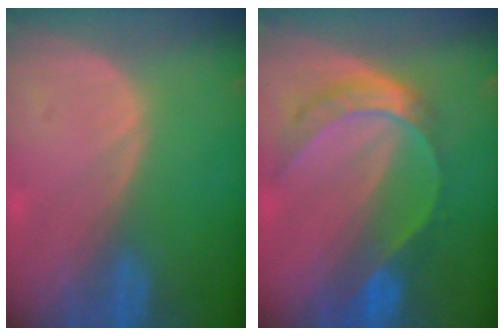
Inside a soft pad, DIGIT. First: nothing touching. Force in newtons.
{"total": 7.9, "press": 6.5, "slide": 4.4}